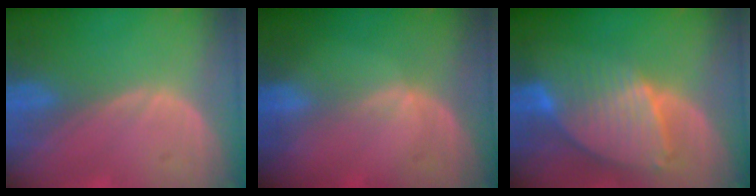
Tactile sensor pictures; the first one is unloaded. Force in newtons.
{"total": 1.2, "press": 0.7, "slide": 0.9}
{"total": 8.6, "press": 7.4, "slide": 4.3}